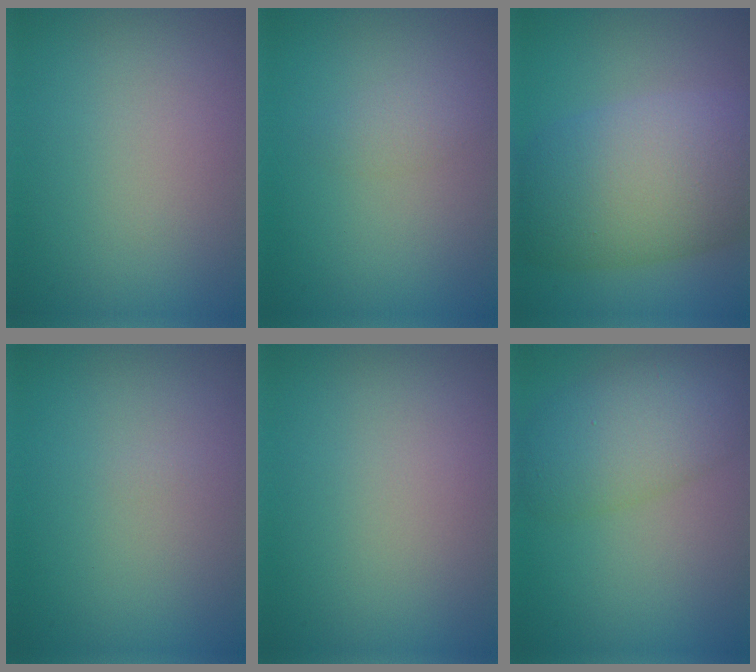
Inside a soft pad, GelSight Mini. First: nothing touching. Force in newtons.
{"total": 1.1, "press": 1.1, "slide": 0.1}
{"total": 10.9, "press": 10.9, "slide": 0.3}
{"total": 0.0}
{"total": 0.0}
{"total": 5.7, "press": 5.7, "slide": 0.2}